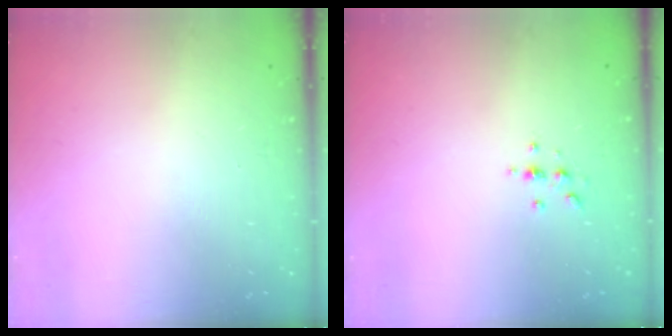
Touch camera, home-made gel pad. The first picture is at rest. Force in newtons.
{"total": 2.4, "press": 2.4, "slide": 0.3}